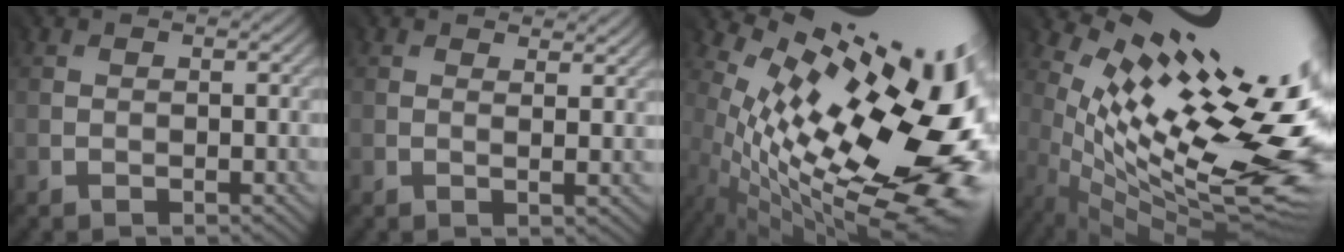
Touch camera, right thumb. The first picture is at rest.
{"total": 3.7, "force": [2.5, 1.0, 2.5], "torque": [-0.033, 0.003, 0.032]}
{"total": 16.5, "force": [1.4, 6.4, 15.2], "torque": [-0.233, -0.020, 0.042]}
{"total": 14.9, "force": [3.1, 4.6, 13.8], "torque": [-0.220, -0.001, 0.078]}